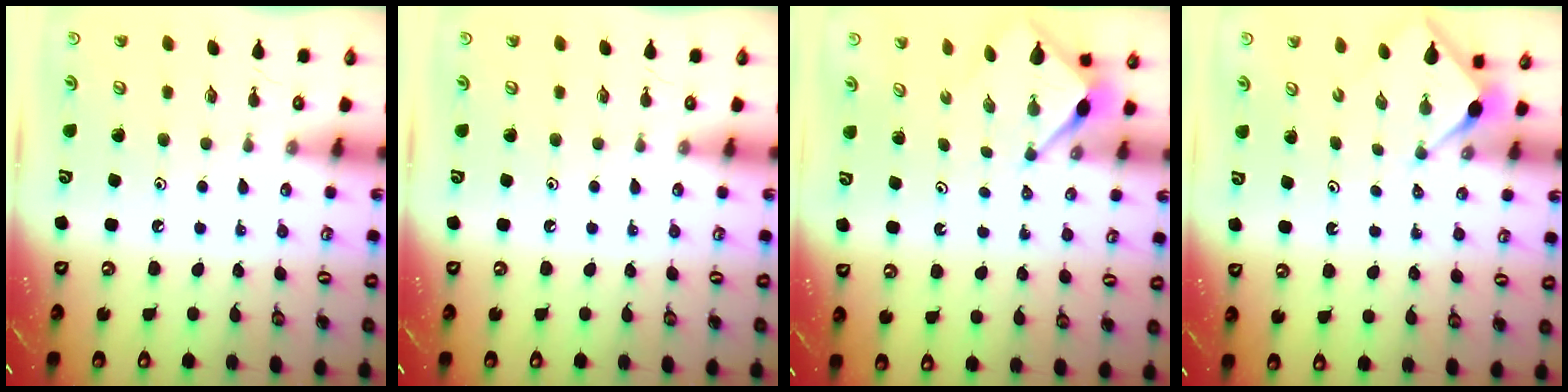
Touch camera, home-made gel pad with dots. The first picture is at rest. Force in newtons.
{"total": 0.0}
{"total": 2.9, "press": 2.9, "slide": 0.3}
{"total": 2.9, "press": 2.9, "slide": 0.4}